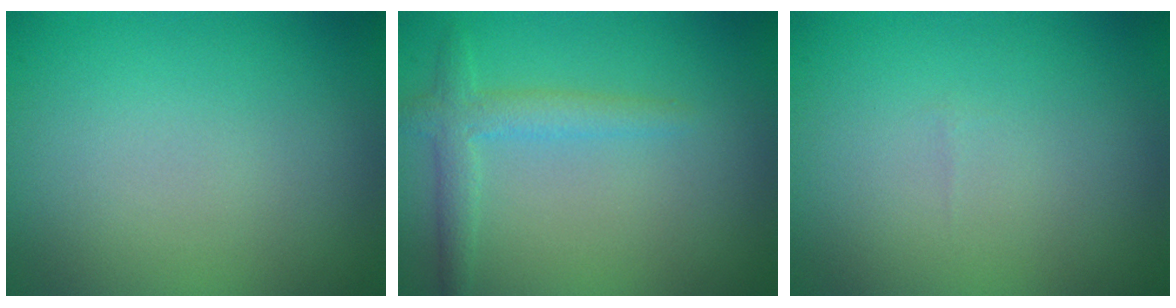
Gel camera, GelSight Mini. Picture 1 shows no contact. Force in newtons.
{"total": 2.4, "press": 2.4, "slide": 0.1}
{"total": 0.0}